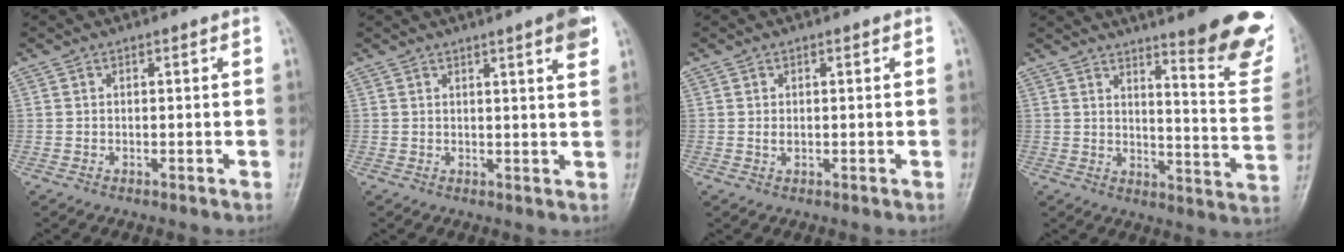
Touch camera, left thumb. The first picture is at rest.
{"total": 5.9, "force": [3.3, 0.6, 4.9], "torque": [-0.054, -0.008, 0.039]}
{"total": 1.2, "force": [0.2, 0.7, 0.9], "torque": [-0.012, 0.000, 0.006]}
{"total": 19.4, "force": [13.8, 3.3, 13.2], "torque": [-0.134, -0.102, 0.174]}